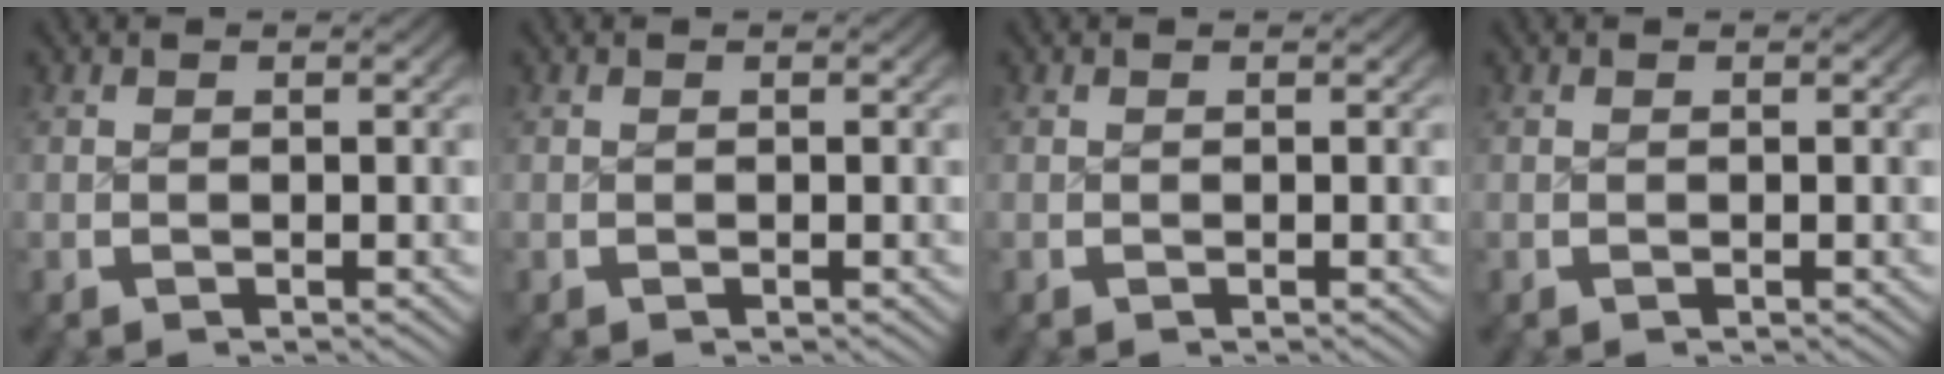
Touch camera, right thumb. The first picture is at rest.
{"total": 0.0}
{"total": 0.0}
{"total": 0.0}